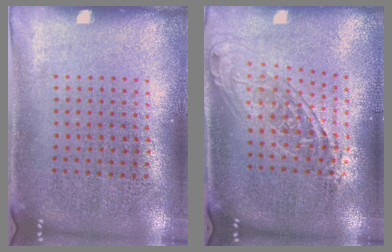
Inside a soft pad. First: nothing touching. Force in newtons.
{"total": 1.5, "press": 1.3, "slide": 0.8}